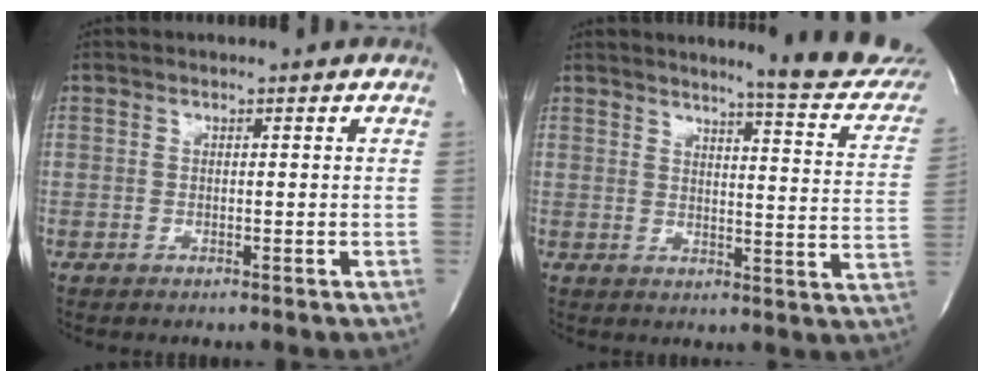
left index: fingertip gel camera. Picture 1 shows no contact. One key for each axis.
{"total": 14.1, "fx": 12.9, "fy": 0.3, "fz": 5.7, "tx": -0.068, "ty": -0.075, "tz": 0.135}